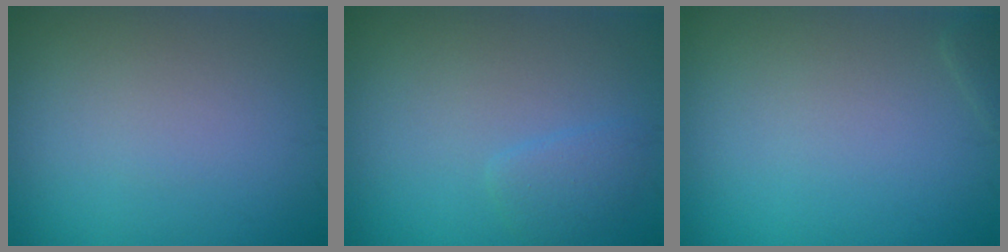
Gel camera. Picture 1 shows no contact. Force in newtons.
{"total": 1.4, "press": 1.4, "slide": 0.2}
{"total": 0.5, "press": 0.5, "slide": 0.1}